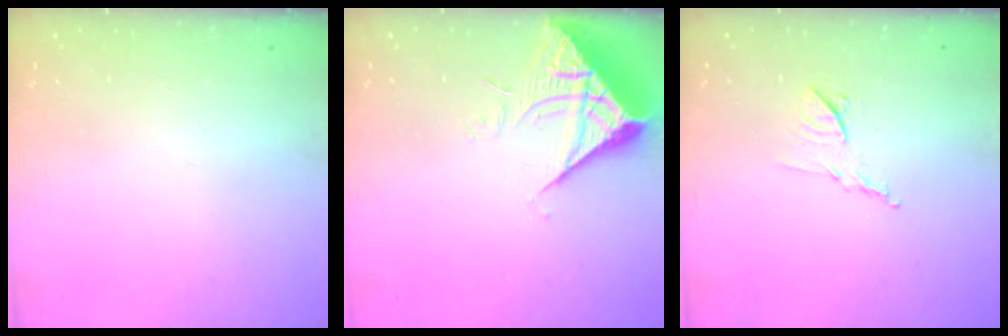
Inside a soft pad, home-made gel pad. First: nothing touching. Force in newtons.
{"total": 8.0, "press": 8.0, "slide": 0.8}
{"total": 7.7, "press": 7.7, "slide": 0.5}